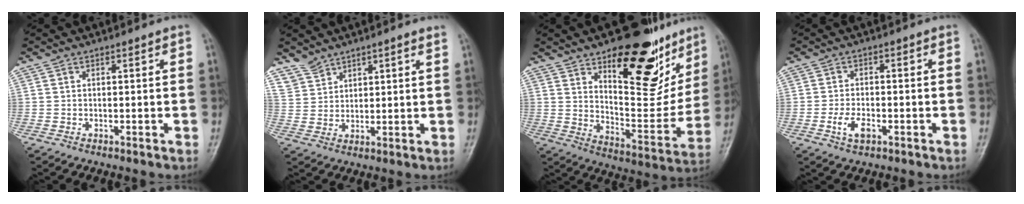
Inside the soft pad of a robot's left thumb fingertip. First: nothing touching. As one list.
[{"total": 4.2, "force": [3.9, 1.4, 0.5], "torque": [0.009, -0.019, 0.074]}, {"total": 24.5, "force": [14.3, 10.7, 16.8], "torque": [-0.173, -0.079, 0.214]}, {"total": 4.4, "force": [-1.8, 2.5, 3.2], "torque": [-0.060, 0.009, -0.034]}]